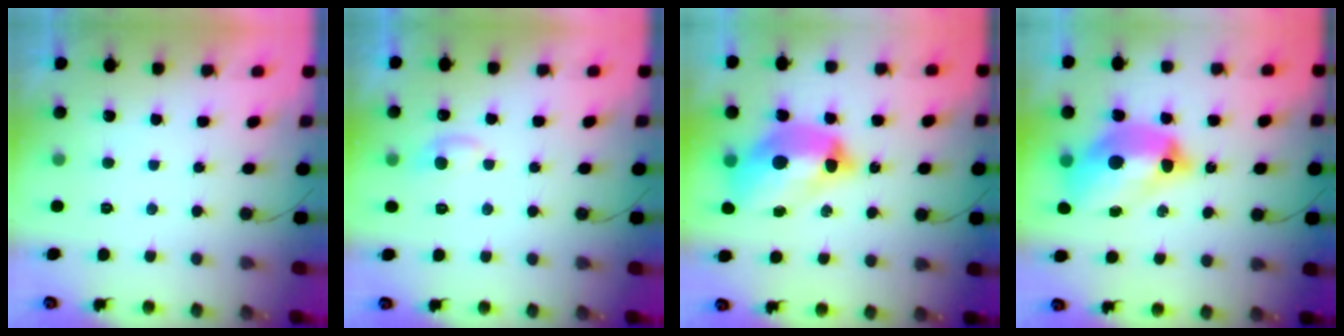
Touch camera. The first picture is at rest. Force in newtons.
{"total": 4.9, "press": 4.8, "slide": 0.6}
{"total": 15.6, "press": 15.5, "slide": 1.4}
{"total": 15.6, "press": 15.5, "slide": 1.4}